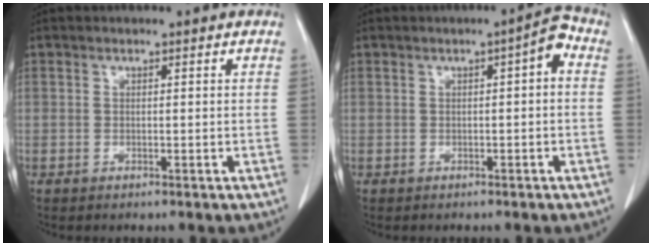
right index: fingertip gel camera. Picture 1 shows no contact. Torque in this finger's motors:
{"motor_torque": [0.23, -0.09, 0.16, 0.01]}